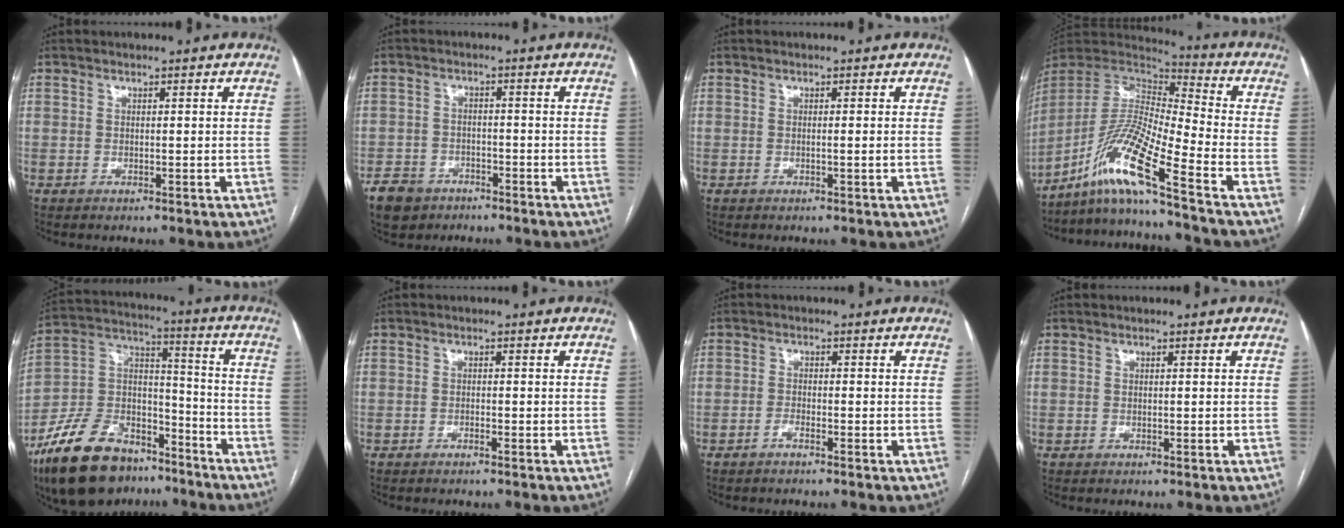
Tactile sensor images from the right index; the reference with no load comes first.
{"total": 6.0, "force": [-4.0, 4.1, 1.4], "torque": [-0.032, 0.004, -0.069]}
{"total": 0.9, "force": [-0.2, -0.3, 0.8], "torque": [-0.011, 0.000, -0.002]}
{"total": 13.6, "force": [-9.3, -1.4, 9.8], "torque": [-0.203, -0.002, -0.177]}
{"total": 19.8, "force": [-14.2, 9.7, 9.9], "torque": [-0.210, 0.029, -0.246]}
{"total": 0.6, "force": [-0.5, 0.0, 0.3], "torque": [-0.008, 0.000, -0.009]}
{"total": 1.1, "force": [-0.9, 0.2, 0.6], "torque": [-0.012, 0.002, -0.017]}
{"total": 0.0}